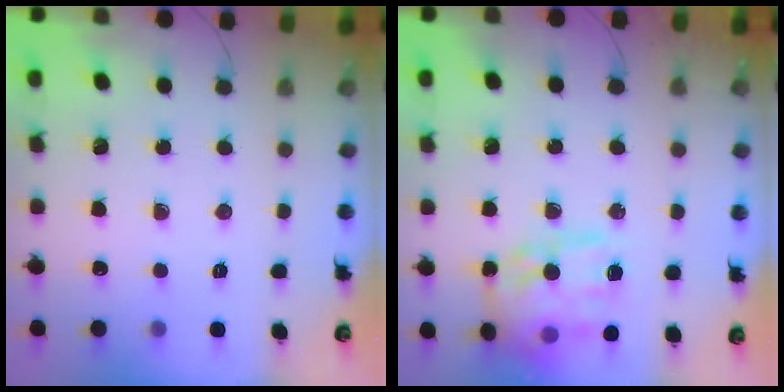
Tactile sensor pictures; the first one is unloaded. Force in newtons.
{"total": 19.3, "press": 19.2, "slide": 1.8}